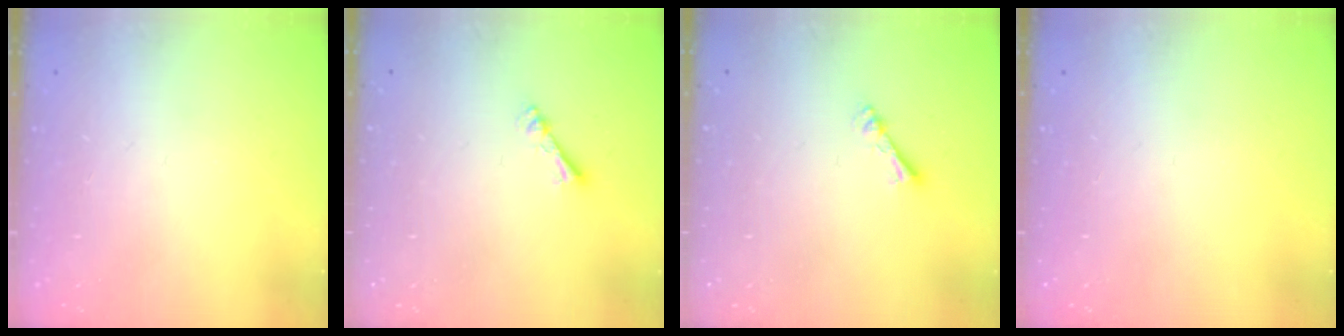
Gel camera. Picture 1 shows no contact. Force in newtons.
{"total": 2.4, "press": 2.4, "slide": 0.4}
{"total": 2.4, "press": 2.4, "slide": 0.4}
{"total": 0.0}